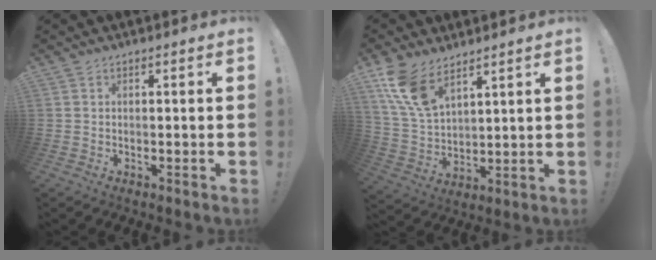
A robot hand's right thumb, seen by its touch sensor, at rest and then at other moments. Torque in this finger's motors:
{"motor_torque": [0.18, 0.22, 0.50, 0.43, 0.20]}